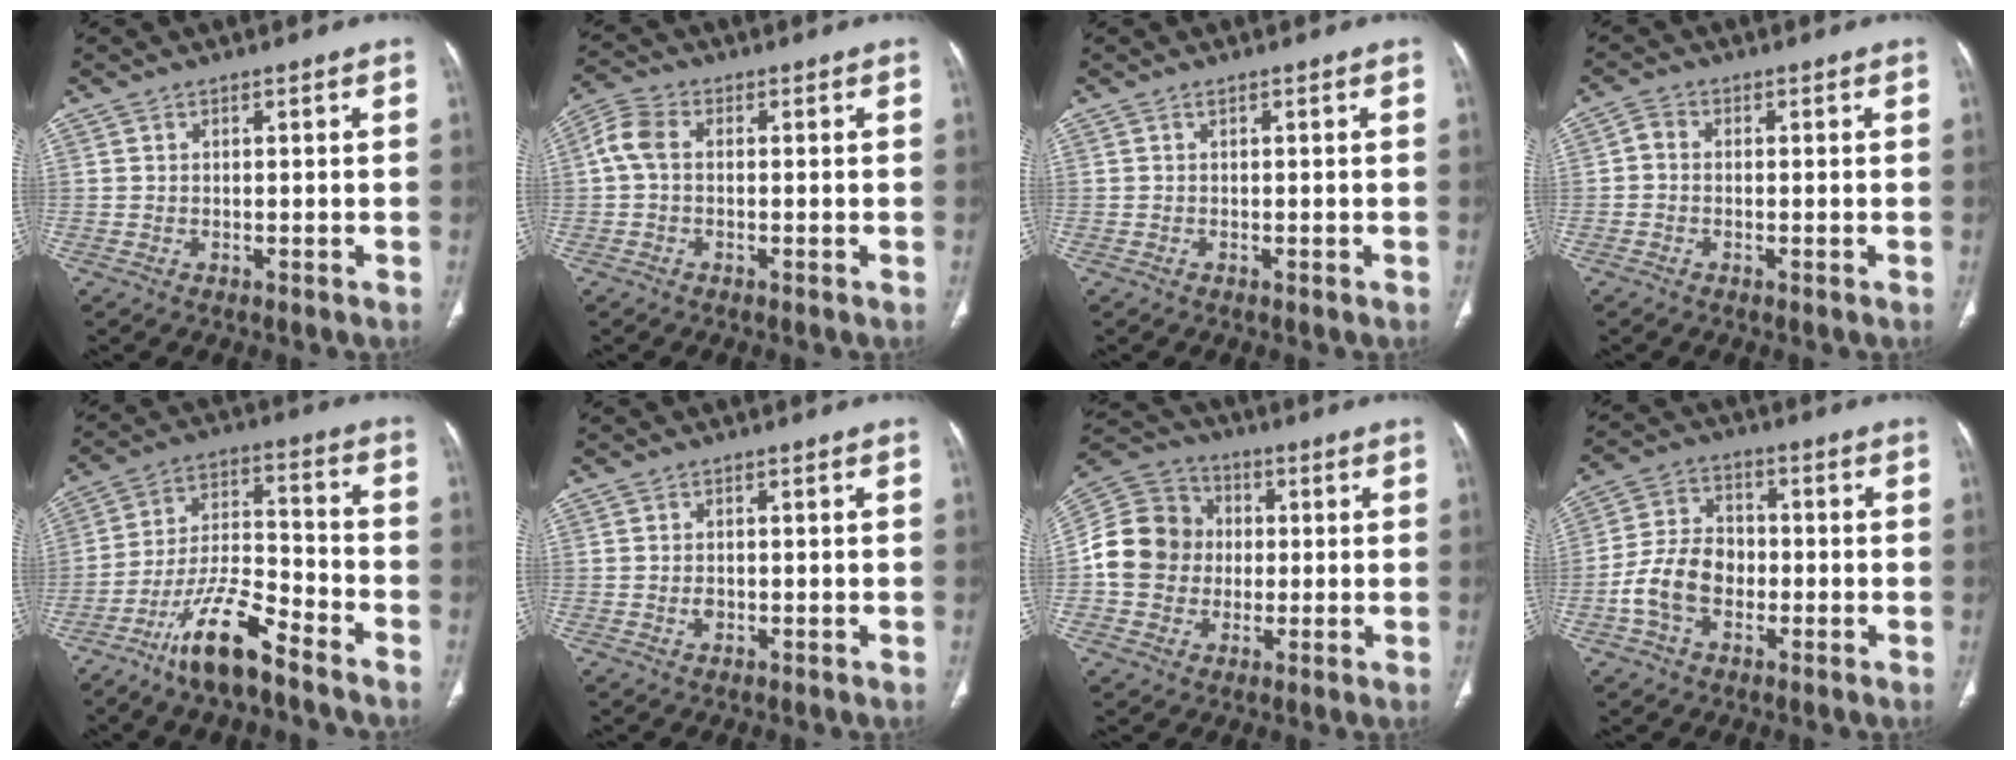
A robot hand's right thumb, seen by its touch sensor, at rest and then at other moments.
{"total": 4.9, "force": [0.3, 3.3, 3.6], "torque": [-0.081, 0.014, -0.002]}
{"total": 0.0}
{"total": 2.1, "force": [-0.4, 1.5, 1.3], "torque": [-0.020, 0.006, -0.017]}
{"total": 13.5, "force": [-9.6, 3.4, 8.8], "torque": [-0.167, 0.066, -0.179]}
{"total": 1.4, "force": [-0.2, 1.0, 0.9], "torque": [-0.014, 0.001, -0.003]}
{"total": 13.9, "force": [-0.5, 12.5, 6.0], "torque": [-0.101, 0.029, -0.013]}
{"total": 10.2, "force": [-2.6, 7.4, 6.6], "torque": [-0.117, 0.031, -0.055]}